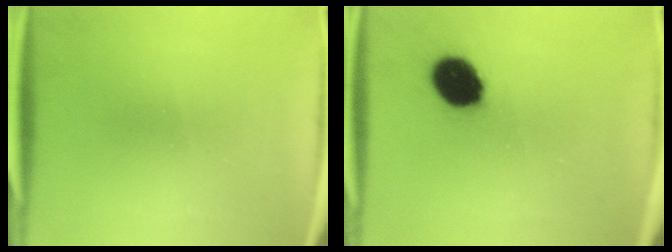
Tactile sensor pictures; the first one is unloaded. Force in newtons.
{"total": 11.1}